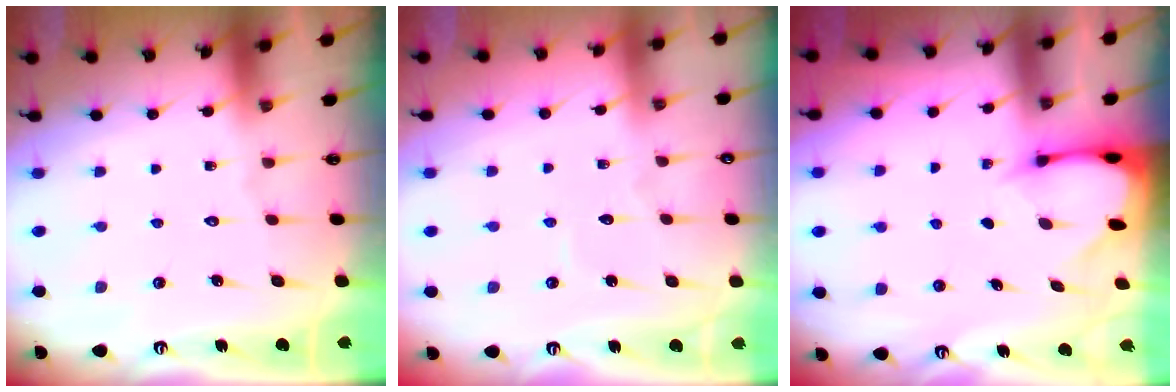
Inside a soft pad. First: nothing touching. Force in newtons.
{"total": 2.5, "press": 2.4, "slide": 0.3}
{"total": 2.7, "press": 2.7, "slide": 0.4}